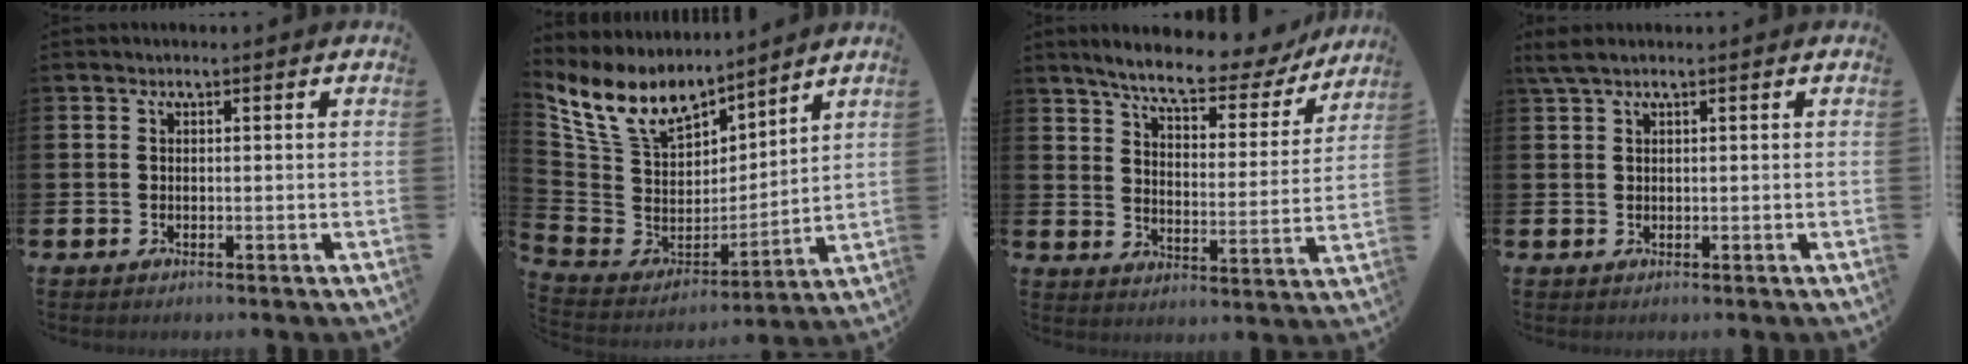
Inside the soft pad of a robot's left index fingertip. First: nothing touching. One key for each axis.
{"total": 10.8, "fx": 9.0, "fy": 4.9, "fz": 3.5, "tx": -0.129, "ty": -0.055, "tz": 0.168}
{"total": 7.9, "fx": 6.9, "fy": 1.7, "fz": 3.4, "tx": -0.093, "ty": -0.040, "tz": 0.115}
{"total": 1.9, "fx": 1.2, "fy": 0.3, "fz": 1.4, "tx": -0.035, "ty": 0.006, "tz": 0.023}